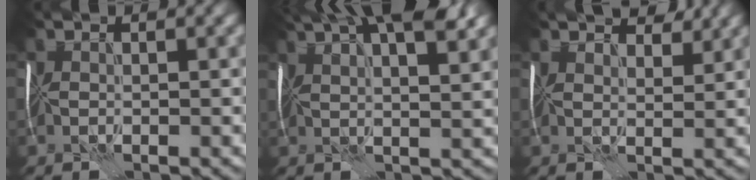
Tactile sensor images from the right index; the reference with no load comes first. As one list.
[{"total": 12.0, "force": [7.1, 4.1, 8.8], "torque": [-0.113, 0.038, 0.075]}, {"total": 4.6, "force": [3.6, 1.7, 2.2], "torque": [-0.027, 0.003, 0.041]}]